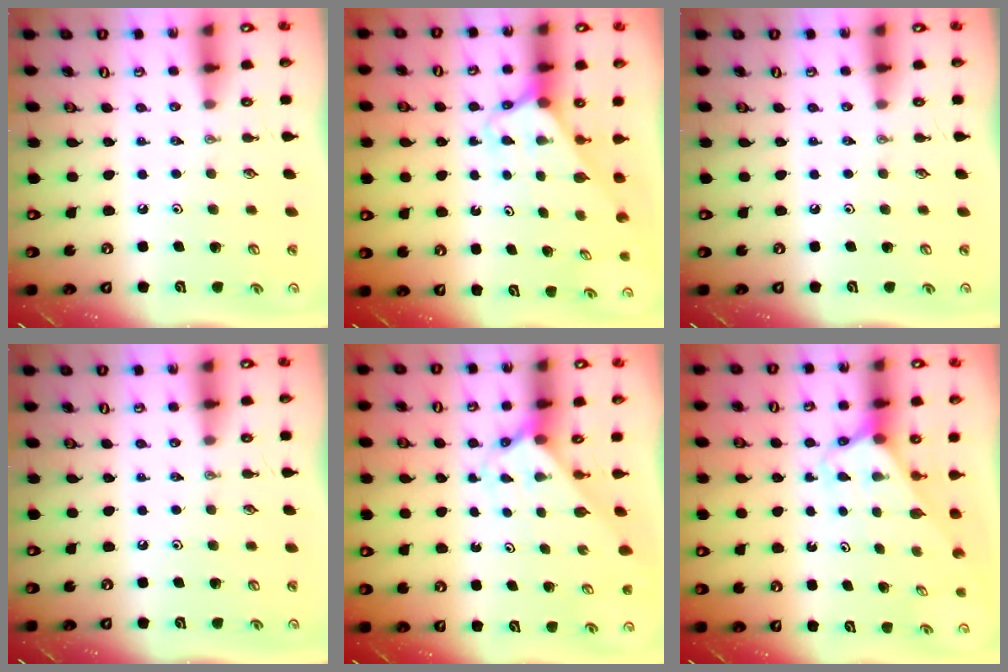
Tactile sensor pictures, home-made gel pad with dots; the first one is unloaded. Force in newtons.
{"total": 2.6, "press": 2.6, "slide": 0.1}
{"total": 0.0}
{"total": 0.0}
{"total": 2.4, "press": 2.4, "slide": 0.2}
{"total": 2.6, "press": 2.6, "slide": 0.1}